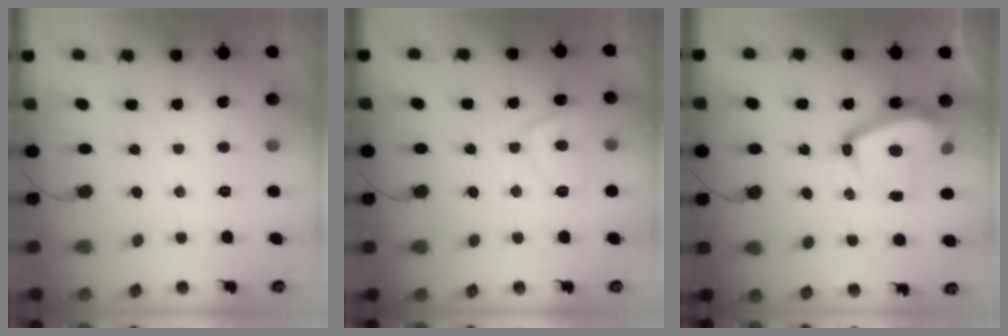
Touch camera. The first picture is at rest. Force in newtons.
{"total": 8.1, "press": 8.0, "slide": 1.1}
{"total": 16.0, "press": 15.9, "slide": 1.4}